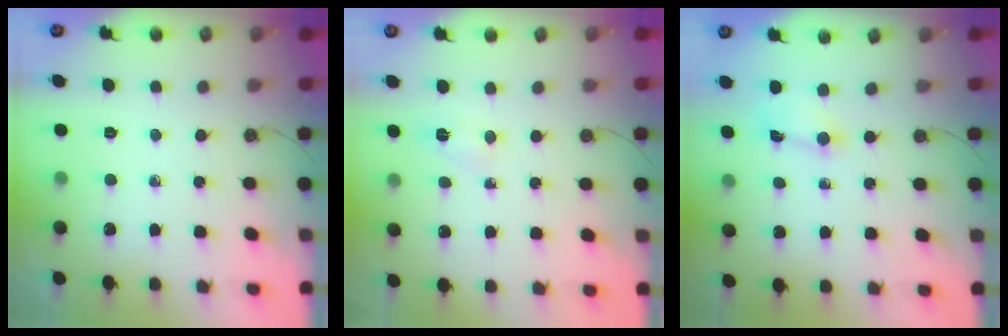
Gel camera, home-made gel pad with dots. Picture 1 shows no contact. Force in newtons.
{"total": 2.9, "press": 2.7, "slide": 1.2}
{"total": 1.8, "press": 1.7, "slide": 0.5}